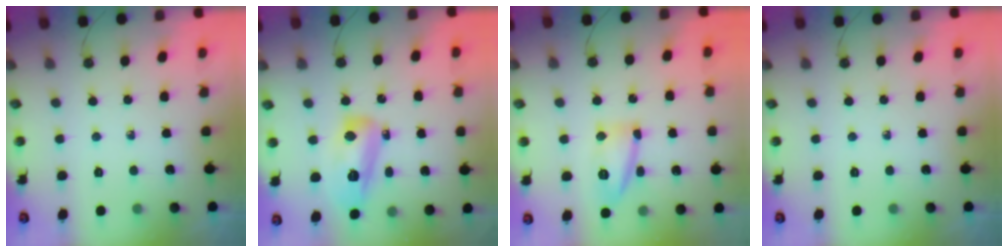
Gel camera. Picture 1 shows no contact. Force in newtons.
{"total": 12.7, "press": 12.6, "slide": 1.3}
{"total": 12.7, "press": 12.6, "slide": 1.0}
{"total": 0.0}